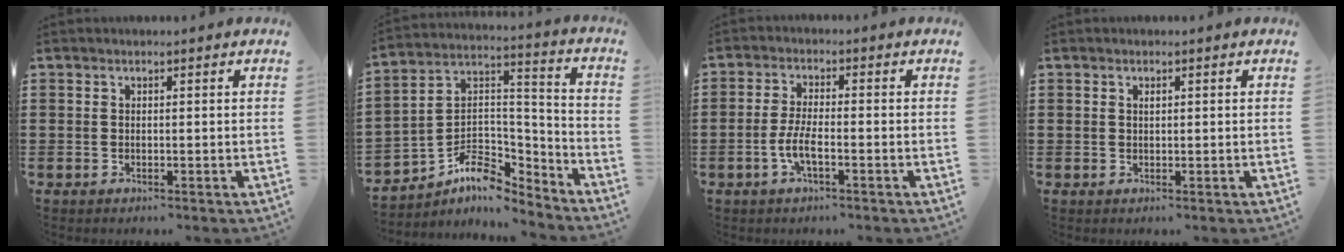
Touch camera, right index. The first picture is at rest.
{"total": 8.0, "force": [-5.7, 4.1, 3.9], "torque": [-0.087, -0.002, -0.108]}
{"total": 4.2, "force": [-1.7, 1.0, 3.7], "torque": [-0.084, -0.004, -0.036]}
{"total": 0.7, "force": [0.3, 0.3, 0.6], "torque": [-0.013, 0.002, 0.005]}